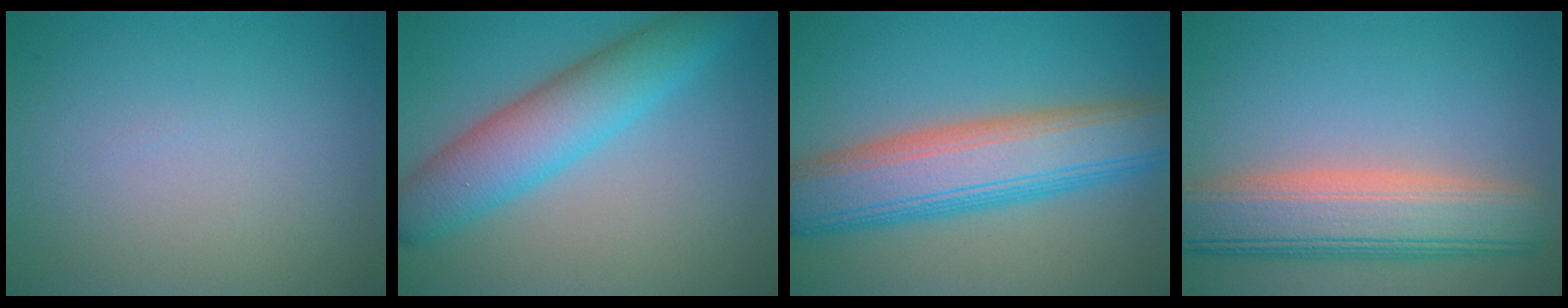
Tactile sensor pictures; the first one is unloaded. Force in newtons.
{"total": 6.7, "press": 6.7, "slide": 0.1}
{"total": 9.6, "press": 9.5, "slide": 0.4}
{"total": 8.4, "press": 8.4, "slide": 0.9}